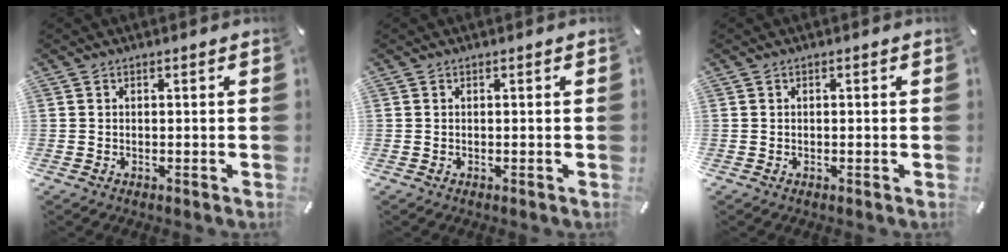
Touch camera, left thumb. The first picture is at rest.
{"total": 0.0}
{"total": 0.0}